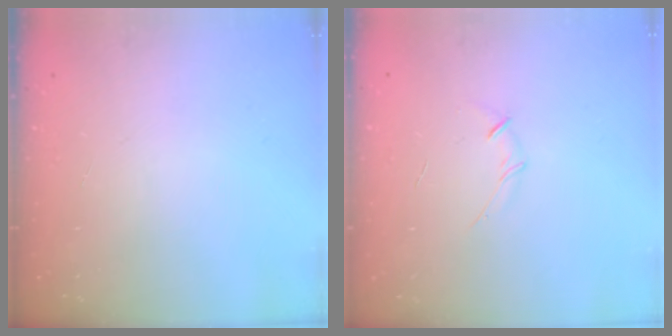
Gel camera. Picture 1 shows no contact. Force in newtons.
{"total": 3.5, "press": 3.3, "slide": 1.0}